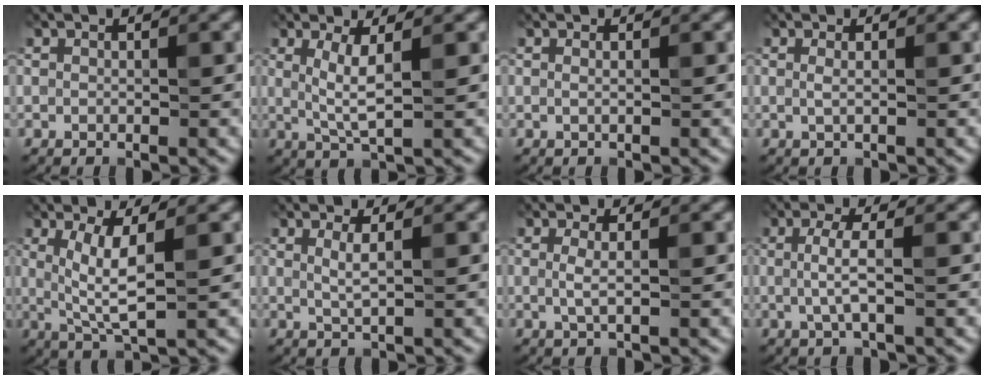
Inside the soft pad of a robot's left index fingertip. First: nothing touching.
{"total": 3.0, "force": [0.6, 0.4, 3.0], "torque": [-0.064, -0.004, 0.015]}
{"total": 0.5, "force": [0.1, 0.1, 0.5], "torque": [-0.006, 0.002, -0.002]}
{"total": 0.9, "force": [0.1, 0.1, 0.8], "torque": [-0.013, 0.003, -0.001]}
{"total": 4.3, "force": [0.6, 0.7, 4.2], "torque": [-0.087, -0.004, 0.018]}
{"total": 1.8, "force": [0.5, 0.3, 1.7], "torque": [-0.030, -0.001, 0.007]}
{"total": 1.4, "force": [0.1, 0.2, 1.4], "torque": [-0.029, 0.000, -0.001]}
{"total": 2.5, "force": [0.0, 0.3, 2.5], "torque": [-0.053, 0.001, -0.002]}